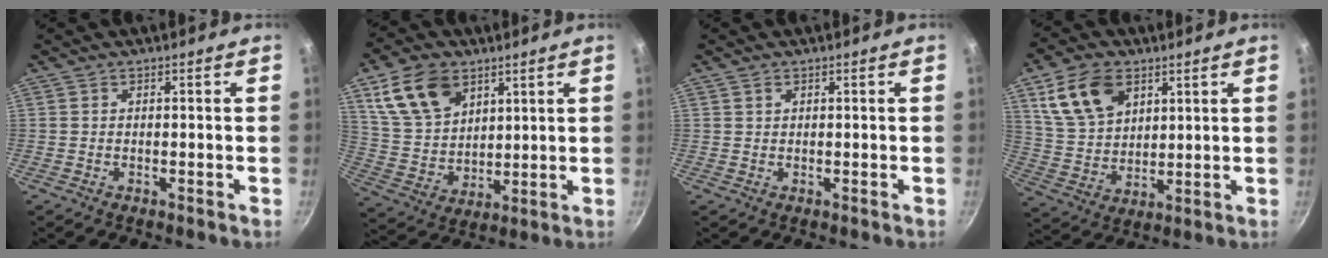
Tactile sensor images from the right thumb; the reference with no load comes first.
{"total": 14.8, "force": [7.3, 9.9, 8.1], "torque": [-0.130, -0.022, 0.153]}
{"total": 1.0, "force": [0.6, 0.7, 0.5], "torque": [-0.008, 0.003, 0.010]}
{"total": 13.4, "force": [6.2, 8.7, 8.0], "torque": [-0.134, -0.015, 0.129]}